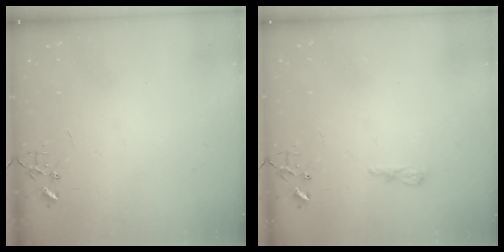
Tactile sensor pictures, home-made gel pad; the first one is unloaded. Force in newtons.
{"total": 6.9, "press": 6.8, "slide": 0.8}